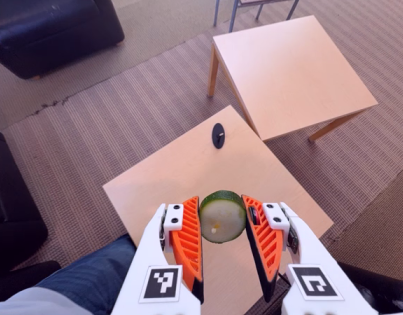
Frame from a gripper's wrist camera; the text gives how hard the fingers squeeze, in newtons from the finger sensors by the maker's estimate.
{"total": 13.0, "left": 13.6, "right": 12.3}